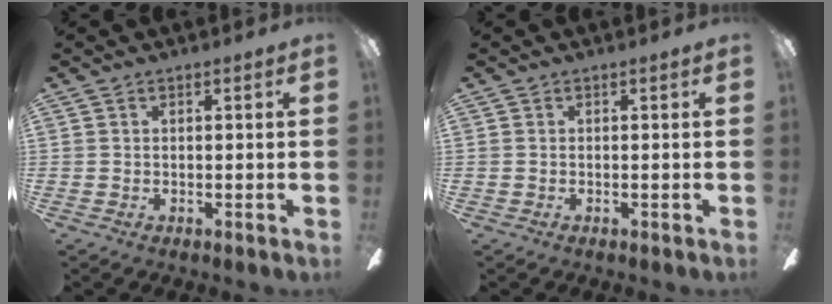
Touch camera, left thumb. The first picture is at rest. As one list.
[{"total": 0.0}]